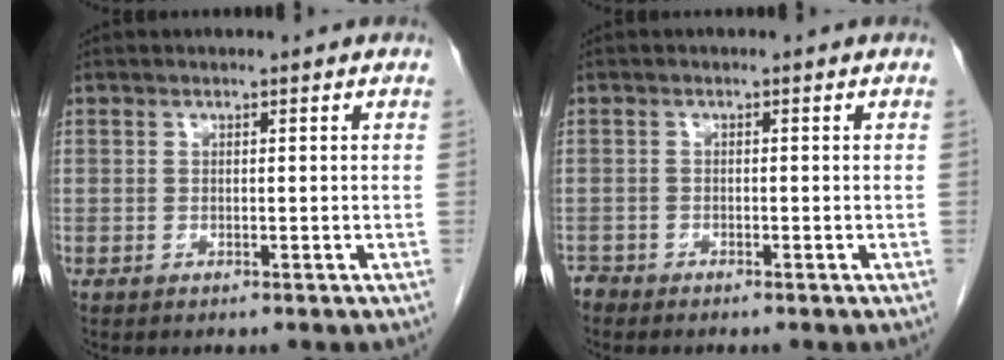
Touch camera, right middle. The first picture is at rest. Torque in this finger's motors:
{"motor_torque": [0.18, -0.08, -0.01, -0.01]}